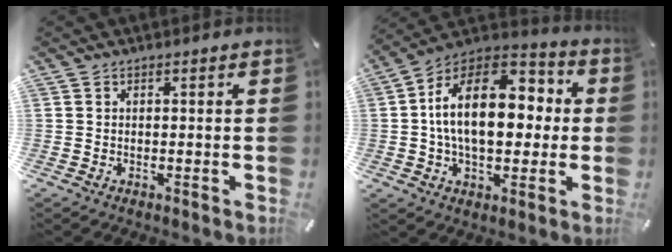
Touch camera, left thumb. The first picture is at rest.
{"total": 20.6, "force": [1.7, 13.1, 15.9], "torque": [-0.284, 0.007, 0.024]}